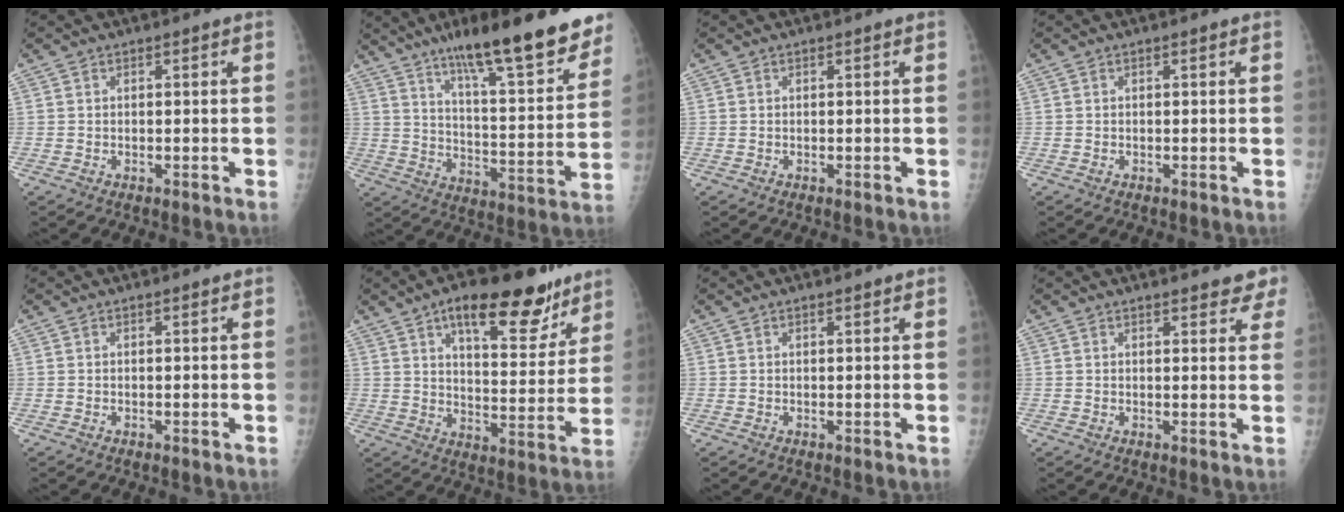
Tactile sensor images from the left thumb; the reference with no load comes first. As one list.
[{"total": 24.3, "force": [17.1, 4.8, 16.6], "torque": [-0.220, -0.069, 0.262]}, {"total": 0.0}, {"total": 0.0}, {"total": 0.0}, {"total": 18.4, "force": [11.5, 7.5, 12.3], "torque": [-0.130, -0.051, 0.174]}, {"total": 0.5, "force": [0.4, 0.1, 0.3], "torque": [-0.006, -0.001, 0.005]}, {"total": 5.0, "force": [4.2, 1.6, 2.2], "torque": [0.004, -0.014, 0.040]}]